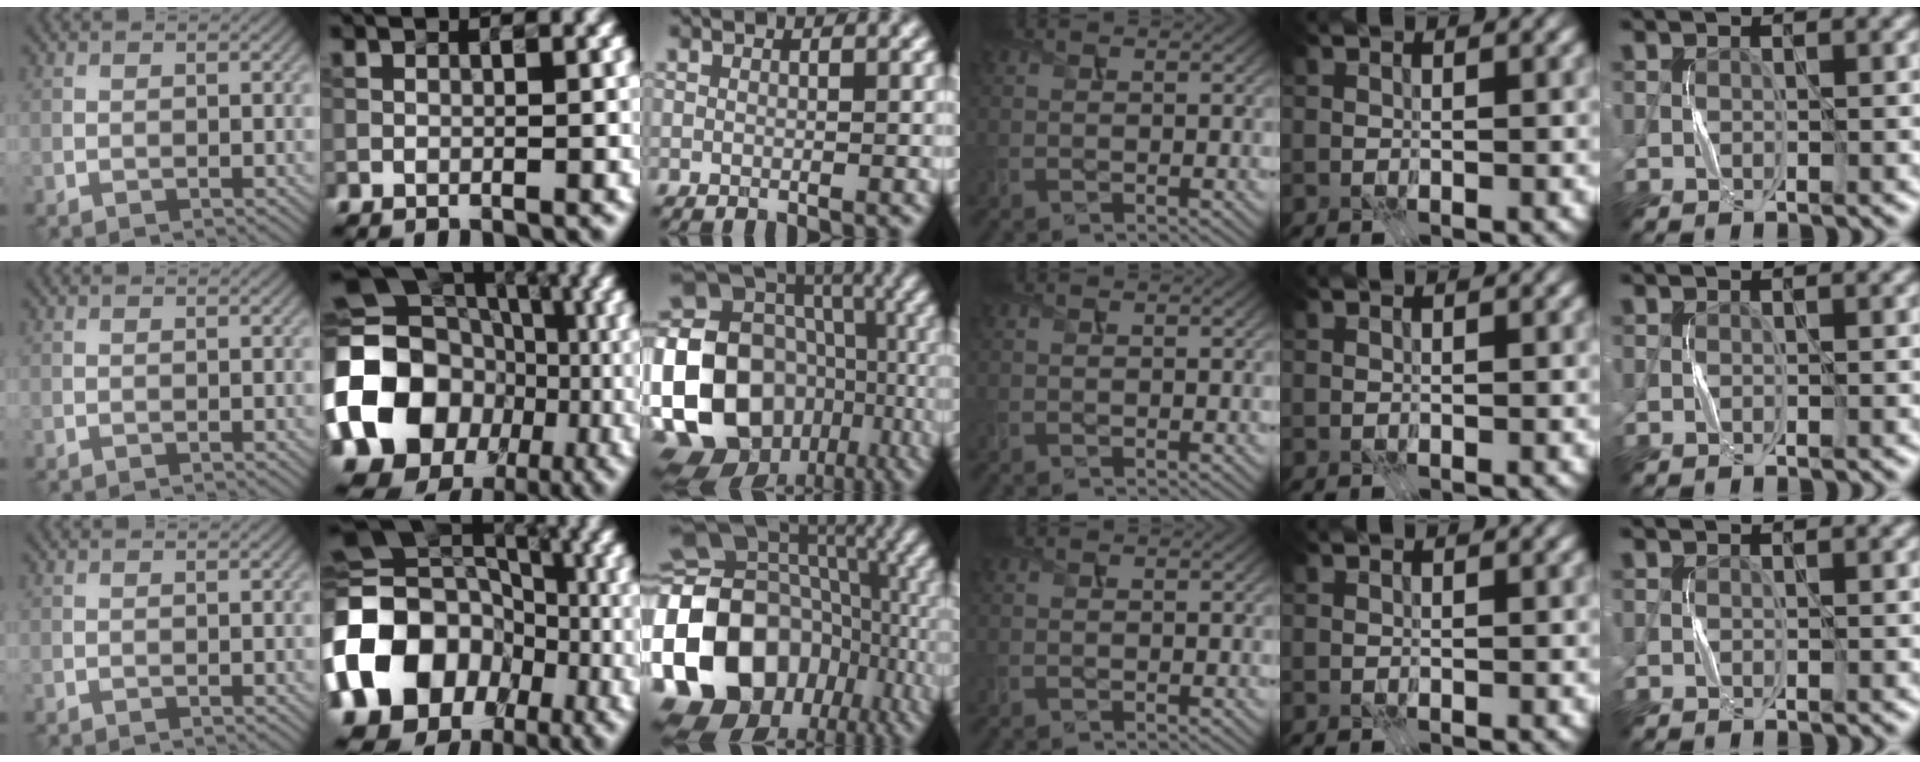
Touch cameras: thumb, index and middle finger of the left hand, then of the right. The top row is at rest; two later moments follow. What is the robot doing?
{"motion": "press", "object": "gel pad"}